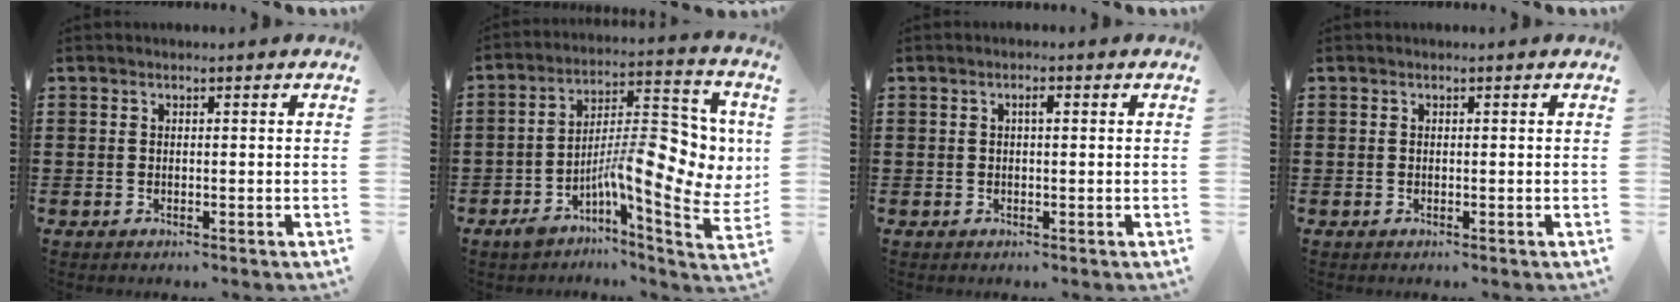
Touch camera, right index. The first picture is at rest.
{"total": 13.9, "force": [-1.1, 4.7, 13.0], "torque": [-0.186, -0.018, -0.020]}
{"total": 1.2, "force": [0.2, 0.3, 1.1], "torque": [-0.023, 0.003, 0.003]}
{"total": 0.0}